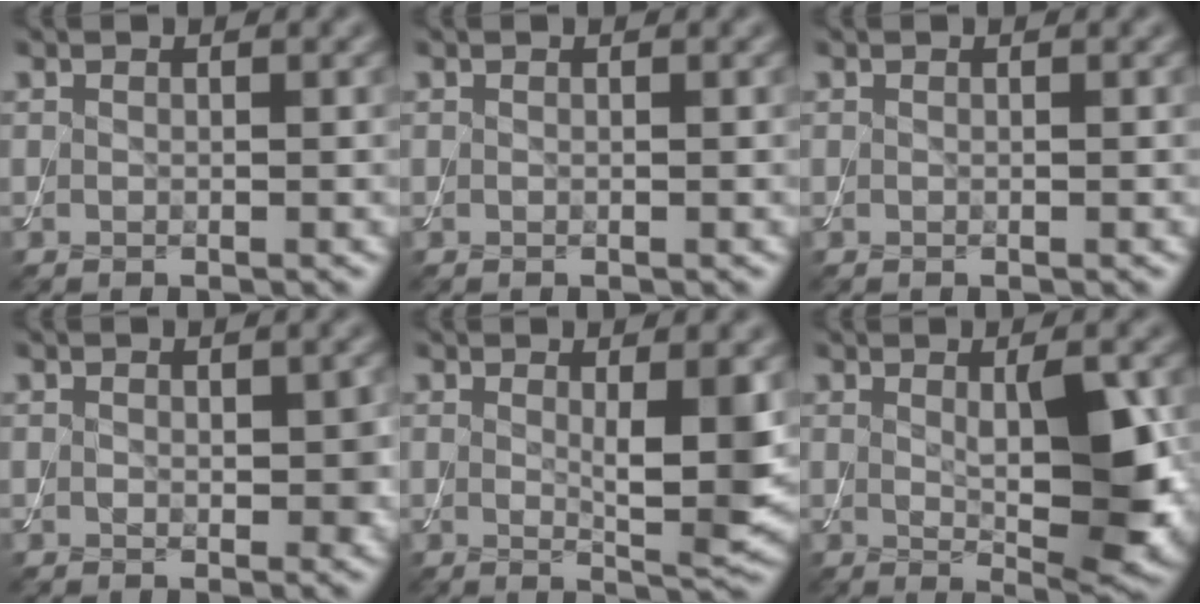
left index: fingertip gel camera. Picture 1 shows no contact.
{"total": 0.0}
{"total": 0.0}
{"total": 2.1, "force": [0.2, 1.2, 1.8], "torque": [-0.021, -0.005, 0.007]}
{"total": 4.2, "force": [0.7, 0.8, 4.0], "torque": [-0.059, -0.014, 0.016]}
{"total": 6.4, "force": [0.7, 1.7, 6.2], "torque": [-0.088, -0.005, 0.017]}